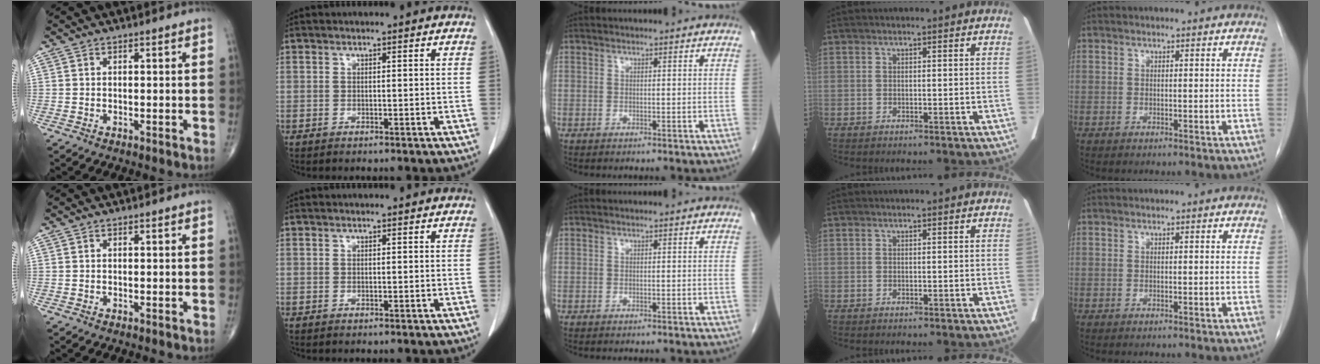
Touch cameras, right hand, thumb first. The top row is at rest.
{}